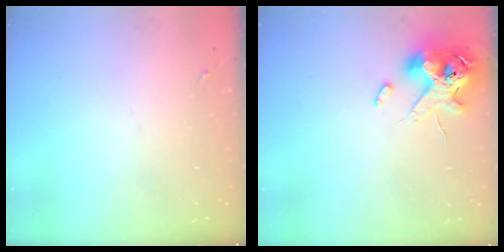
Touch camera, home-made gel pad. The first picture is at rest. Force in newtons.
{"total": 12.9, "press": 12.7, "slide": 2.2}